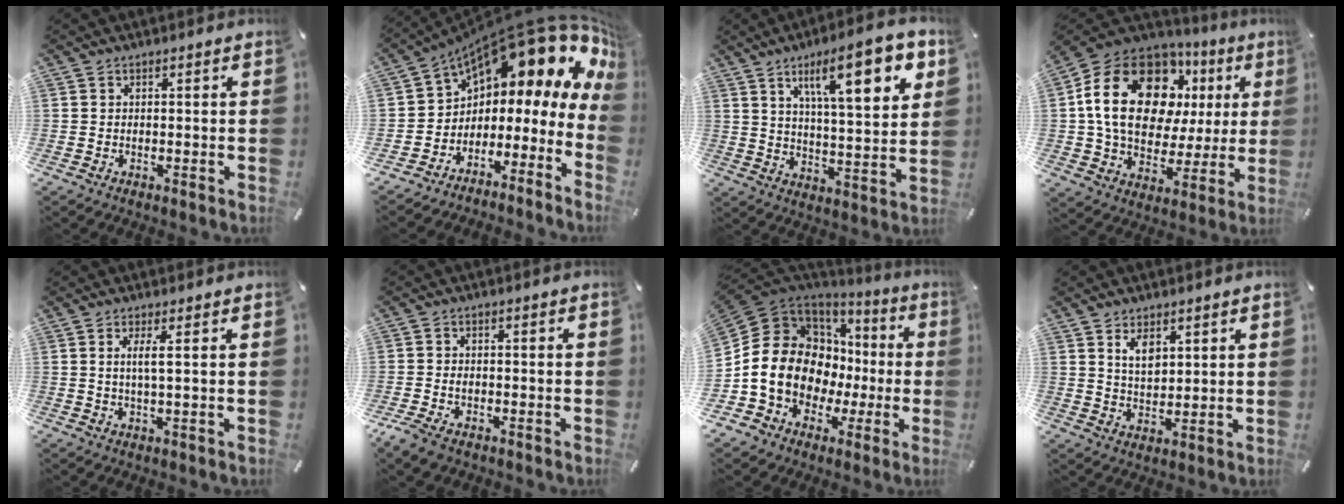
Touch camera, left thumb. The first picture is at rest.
{"total": 16.3, "force": [12.2, 6.3, 8.8], "torque": [-0.125, -0.107, 0.201]}
{"total": 14.9, "force": [6.9, 5.0, 12.3], "torque": [-0.179, -0.017, 0.105]}
{"total": 24.1, "force": [7.1, 16.5, 16.1], "torque": [-0.298, -0.017, 0.122]}
{"total": 3.9, "force": [0.8, 0.4, 3.8], "torque": [-0.076, -0.001, 0.011]}
{"total": 3.3, "force": [-1.5, 2.2, 1.9], "torque": [-0.047, 0.003, -0.030]}
{"total": 16.9, "force": [-0.8, 14.2, 9.1], "torque": [-0.203, -0.020, -0.006]}
{"total": 5.3, "force": [3.2, 3.0, 3.0], "torque": [-0.052, -0.013, 0.055]}